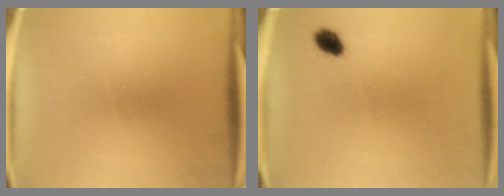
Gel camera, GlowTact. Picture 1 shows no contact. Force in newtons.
{"total": 2.9}